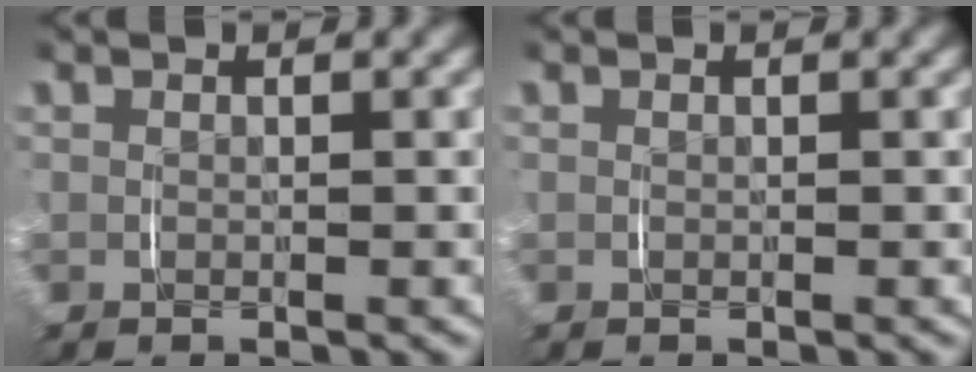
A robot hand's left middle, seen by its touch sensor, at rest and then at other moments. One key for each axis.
{"total": 0.0}